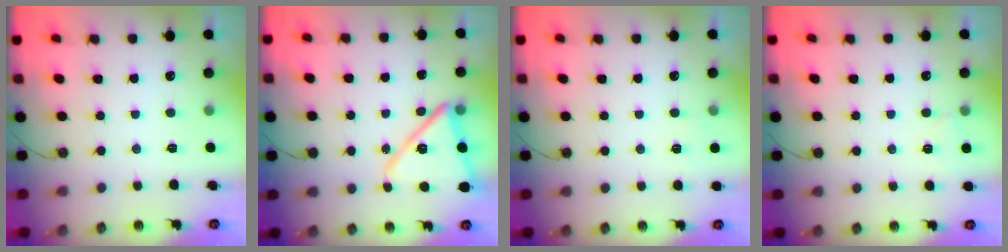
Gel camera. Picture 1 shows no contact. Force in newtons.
{"total": 15.8, "press": 15.8, "slide": 1.3}
{"total": 3.4, "press": 2.2, "slide": 2.7}
{"total": 3.3, "press": 2.9, "slide": 1.6}